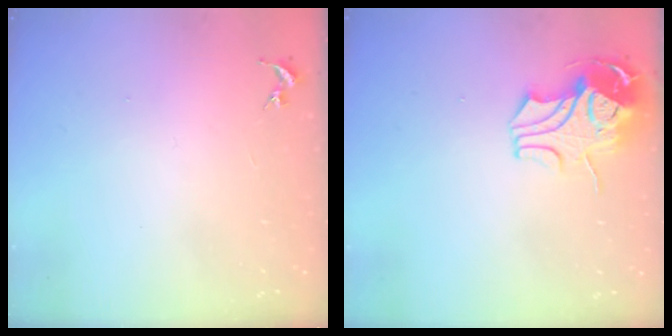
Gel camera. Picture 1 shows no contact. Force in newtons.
{"total": 13.3, "press": 13.2, "slide": 1.7}